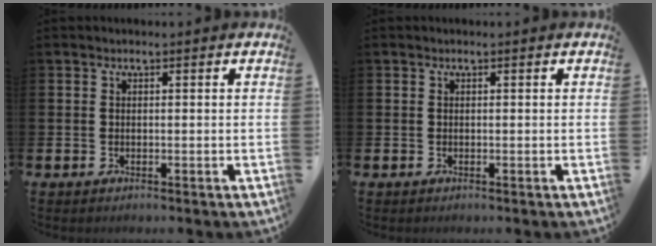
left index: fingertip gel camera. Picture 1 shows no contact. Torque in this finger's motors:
{"motor_torque": [0.00, 0.00, 0.00, 0.00]}